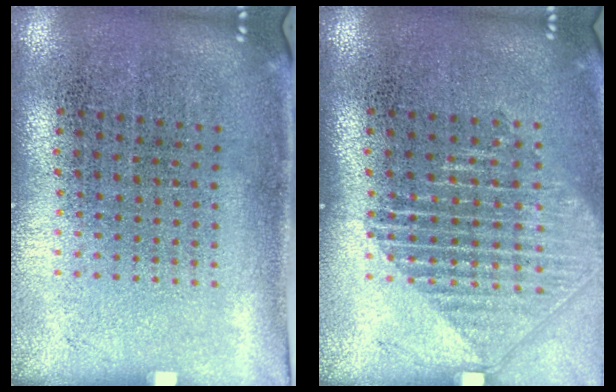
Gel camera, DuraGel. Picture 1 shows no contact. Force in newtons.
{"total": 1.4, "press": 1.2, "slide": 0.7}